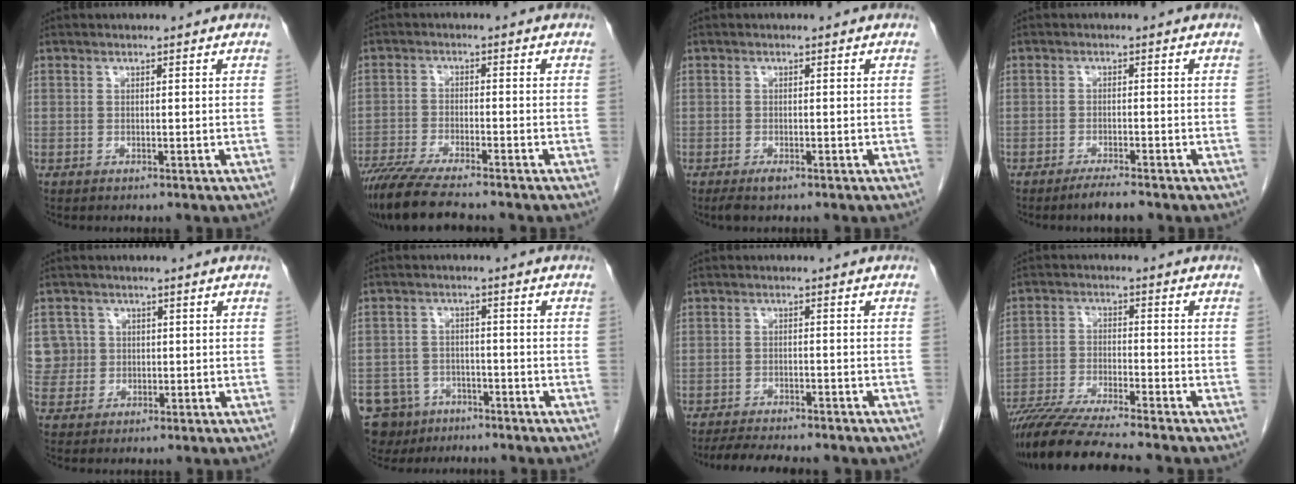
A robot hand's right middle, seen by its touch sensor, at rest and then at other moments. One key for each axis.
{"total": 10.5, "fx": -8.9, "fy": 0.9, "fz": 5.4, "tx": -0.087, "ty": -0.026, "tz": -0.145}
{"total": 1.6, "fx": -1.0, "fy": 0.5, "fz": 1.2, "tx": -0.024, "ty": -0.003, "tz": -0.015}
{"total": 3.0, "fx": -2.4, "fy": 0.0, "fz": 1.7, "tx": -0.040, "ty": -0.008, "tz": -0.041}
{"total": 8.4, "fx": 1.4, "fy": 8.3, "fz": 0.6, "tx": -0.023, "ty": 0.037, "tz": 0.038}
{"total": 9.2, "fx": -6.3, "fy": 6.5, "fz": 1.5, "tx": -0.035, "ty": 0.006, "tz": -0.098}
{"total": 9.8, "fx": -8.4, "fy": 2.0, "fz": 4.6, "tx": -0.068, "ty": -0.005, "tz": -0.115}
{"total": 12.7, "fx": -11.1, "fy": -0.3, "fz": 6.1, "tx": -0.102, "ty": -0.025, "tz": -0.188}